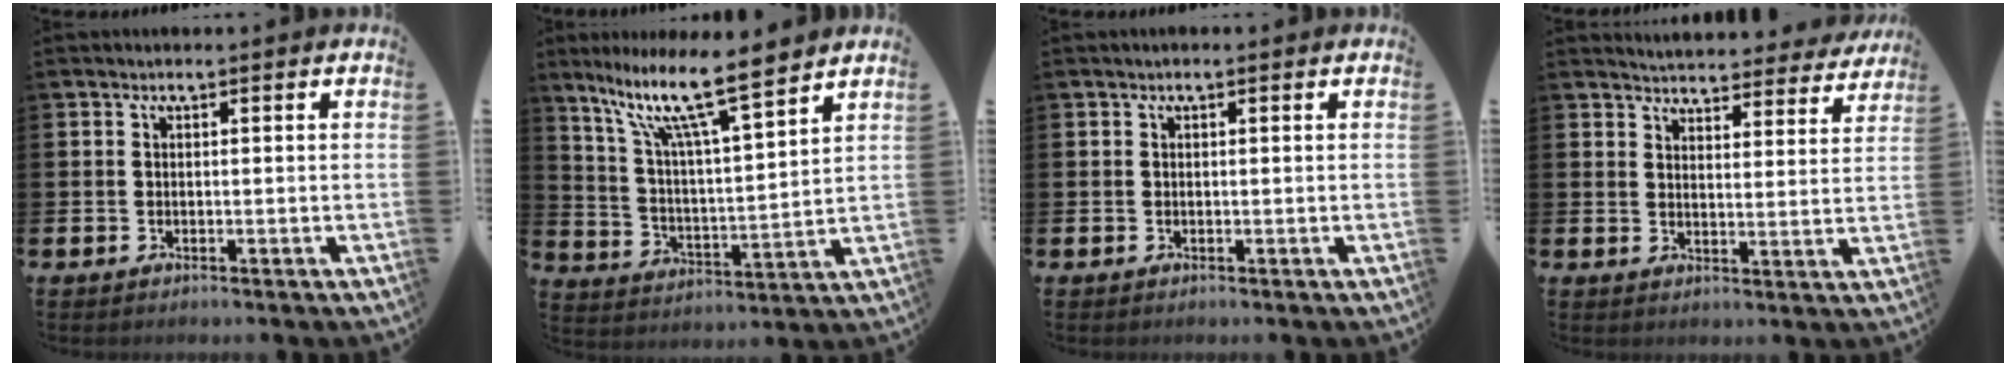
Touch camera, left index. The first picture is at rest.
{"total": 12.4, "force": [9.8, 2.1, 7.4], "torque": [-0.163, -0.052, 0.162]}
{"total": 0.0}
{"total": 4.9, "force": [4.8, 0.8, 0.2], "torque": [-0.018, -0.036, 0.086]}